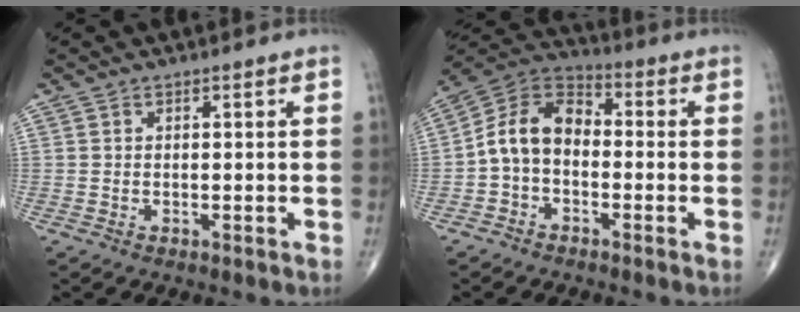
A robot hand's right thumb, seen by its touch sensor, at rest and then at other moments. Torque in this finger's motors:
{"motor_torque": [0.08, 0.08, 0.34, -0.03, 0.14]}